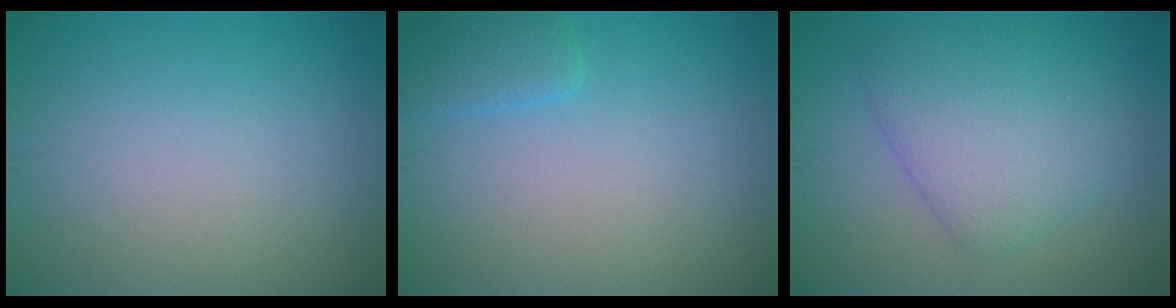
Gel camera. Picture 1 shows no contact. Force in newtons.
{"total": 1.9, "press": 1.8, "slide": 0.3}
{"total": 5.7, "press": 5.7, "slide": 0.2}